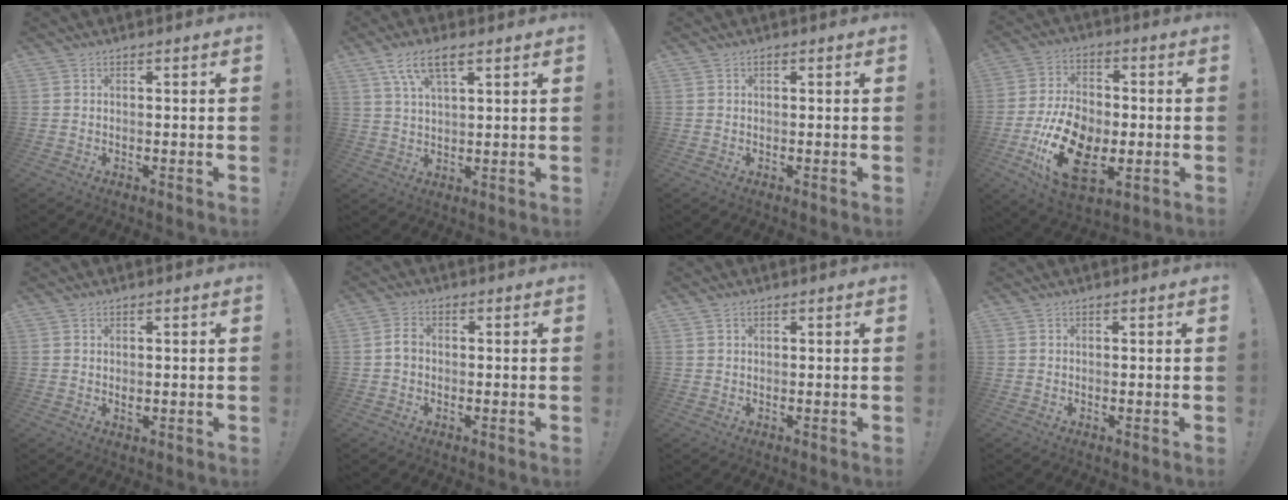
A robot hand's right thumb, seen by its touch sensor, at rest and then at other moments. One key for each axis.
{"total": 8.2, "fx": 4.4, "fy": 3.0, "fz": 6.2, "tx": -0.109, "ty": -0.006, "tz": 0.080}
{"total": 0.0}
{"total": 19.9, "fx": -6.2, "fy": 12.5, "fz": 14.2, "tx": -0.273, "ty": 0.032, "tz": -0.098}
{"total": 1.1, "fx": 0.2, "fy": 0.9, "fz": 0.7, "tx": -0.012, "ty": 0.002, "tz": 0.003}
{"total": 3.2, "fx": -0.2, "fy": 2.2, "fz": 2.3, "tx": -0.040, "ty": 0.010, "tz": -0.003}
{"total": 0.9, "fx": 0.6, "fy": 0.6, "fz": 0.2, "tx": 0.000, "ty": -0.001, "tz": 0.011}
{"total": 0.0}